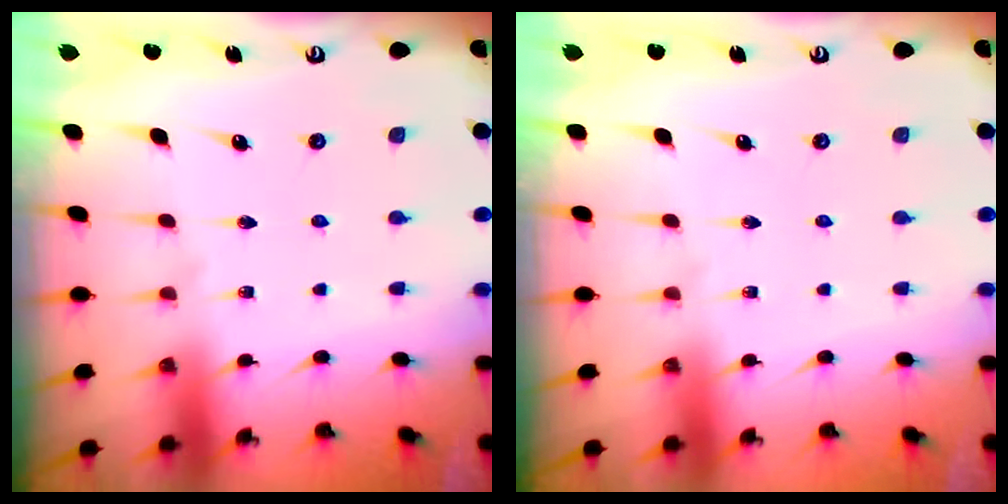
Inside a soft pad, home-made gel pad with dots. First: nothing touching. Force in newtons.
{"total": 0.0}